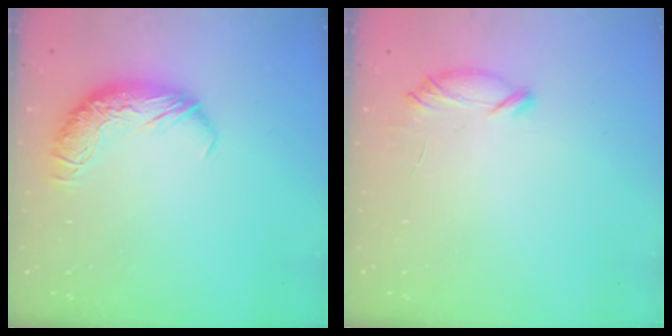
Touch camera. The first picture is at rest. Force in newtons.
{"total": 6.5, "press": 6.5, "slide": 0.5}